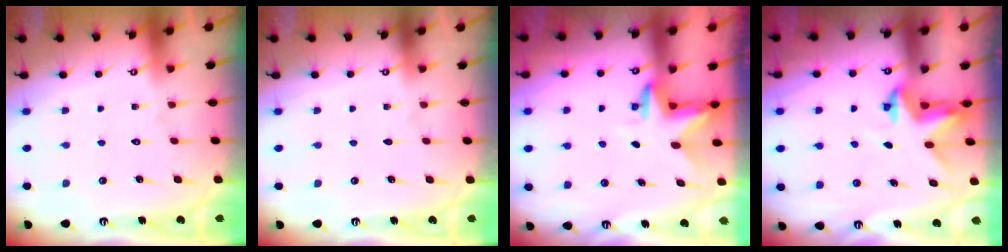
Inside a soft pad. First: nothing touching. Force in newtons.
{"total": 0.0}
{"total": 3.4, "press": 3.4, "slide": 0.1}
{"total": 3.3, "press": 3.3, "slide": 0.2}